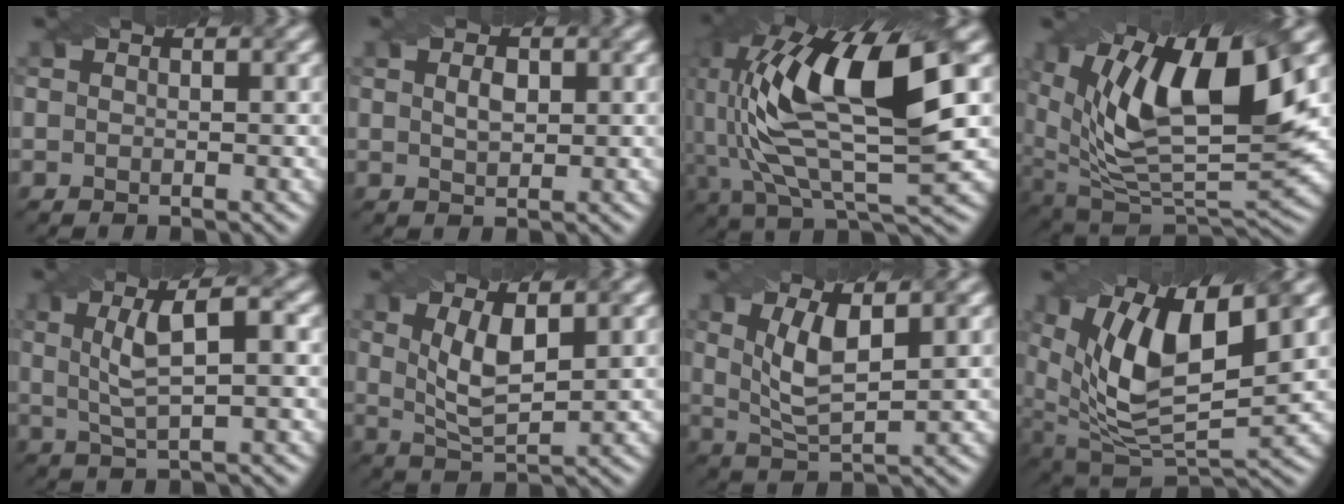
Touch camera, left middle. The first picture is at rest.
{"total": 1.7, "force": [0.5, 1.0, 1.3], "torque": [-0.027, 0.001, 0.011]}
{"total": 14.3, "force": [2.9, 5.0, 13.1], "torque": [-0.258, 0.008, 0.051]}
{"total": 13.9, "force": [5.2, 5.6, 11.6], "torque": [-0.207, 0.002, 0.089]}
{"total": 5.0, "force": [1.0, 1.2, 4.7], "torque": [-0.088, 0.007, 0.023]}
{"total": 4.5, "force": [1.3, 1.6, 4.0], "torque": [-0.086, -0.007, 0.029]}
{"total": 4.8, "force": [1.3, 1.6, 4.3], "torque": [-0.091, -0.003, 0.030]}
{"total": 12.3, "force": [4.4, 5.3, 10.2], "torque": [-0.190, 0.002, 0.082]}